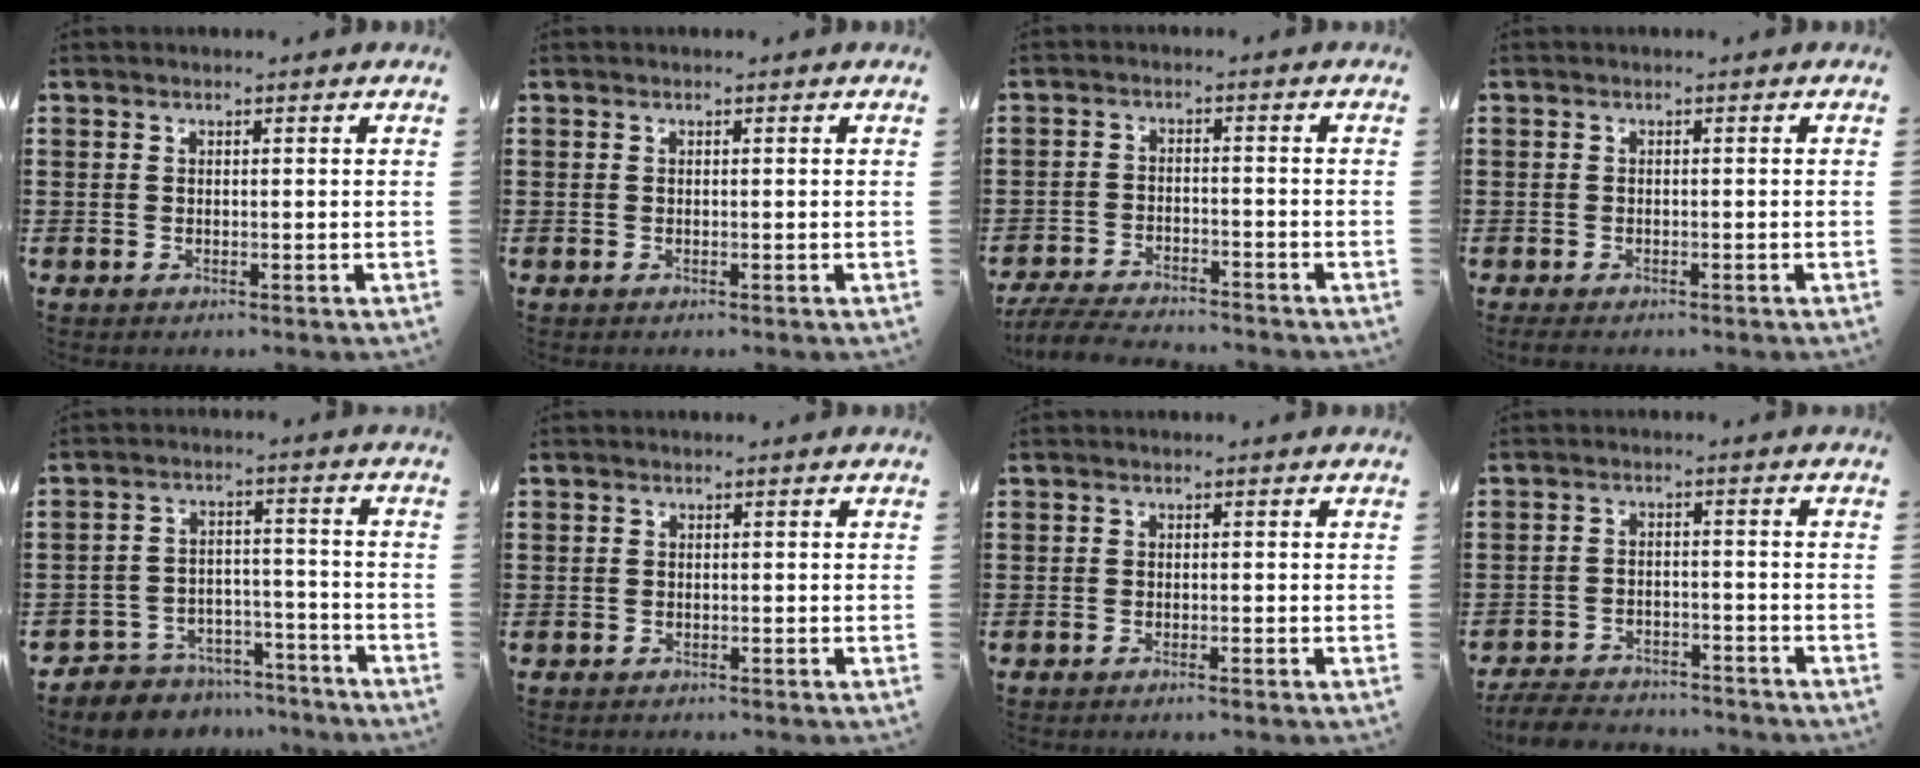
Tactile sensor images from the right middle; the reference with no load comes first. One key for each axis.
{"total": 0.0}
{"total": 5.3, "fx": -5.1, "fy": 0.4, "fz": 1.3, "tx": -0.032, "ty": -0.003, "tz": -0.101}
{"total": 1.0, "fx": -0.9, "fy": 0.3, "fz": 0.3, "tx": -0.008, "ty": -0.004, "tz": -0.019}
{"total": 6.0, "fx": -5.8, "fy": 1.7, "fz": -0.1, "tx": 0.001, "ty": 0.023, "tz": -0.116}
{"total": 0.7, "fx": -0.7, "fy": 0.3, "fz": -0.1, "tx": 0.000, "ty": 0.000, "tz": -0.014}
{"total": 0.7, "fx": -0.6, "fy": -0.1, "fz": 0.3, "tx": -0.011, "ty": -0.005, "tz": -0.010}
{"total": 5.3, "fx": -5.2, "fy": 0.7, "fz": 0.8, "tx": -0.022, "ty": 0.005, "tz": -0.106}